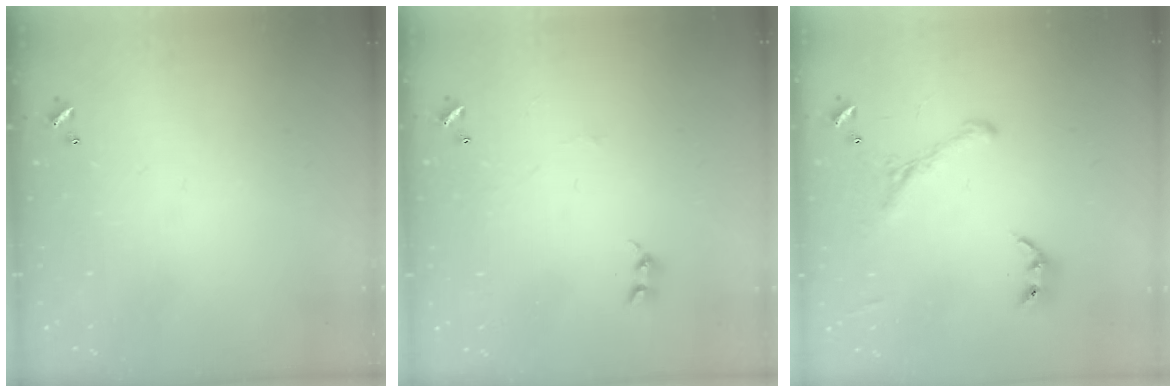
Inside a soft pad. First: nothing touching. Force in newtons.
{"total": 0.0}
{"total": 1.9, "press": 1.6, "slide": 1.0}